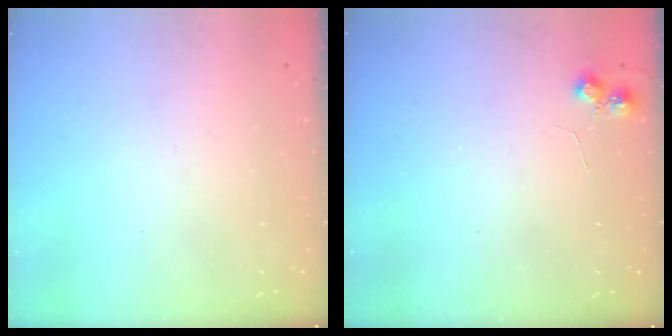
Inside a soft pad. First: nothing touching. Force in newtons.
{"total": 5.1, "press": 5.0, "slide": 0.9}